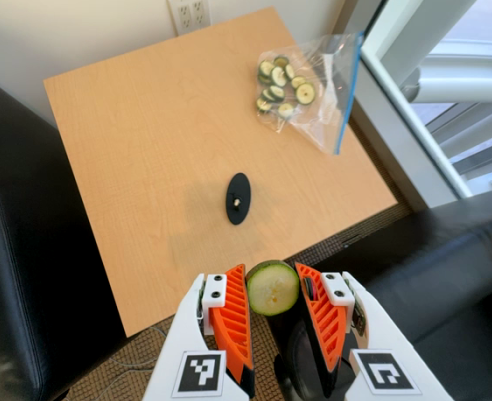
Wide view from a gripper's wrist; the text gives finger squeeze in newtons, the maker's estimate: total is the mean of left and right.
{"total": 8.7, "left": 8.7, "right": 8.8}